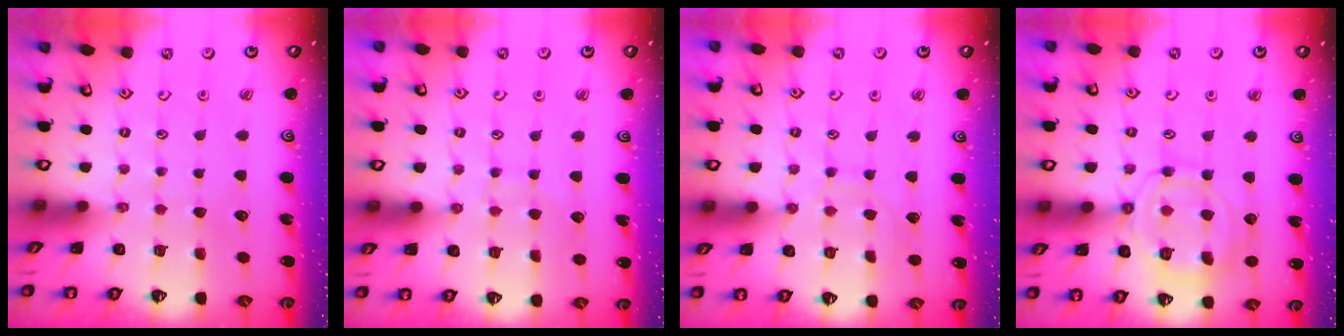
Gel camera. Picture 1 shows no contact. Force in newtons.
{"total": 5.7, "press": 5.7, "slide": 0.6}
{"total": 6.3, "press": 6.3, "slide": 0.3}
{"total": 12.5, "press": 12.4, "slide": 1.3}